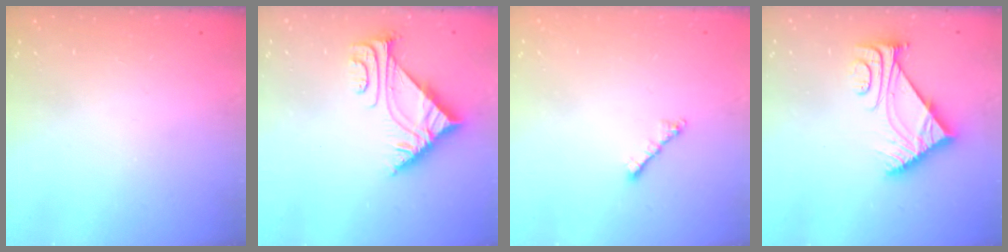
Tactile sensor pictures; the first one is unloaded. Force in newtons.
{"total": 5.2, "press": 5.1, "slide": 0.7}
{"total": 2.0, "press": 1.9, "slide": 0.6}
{"total": 7.8, "press": 7.7, "slide": 1.0}